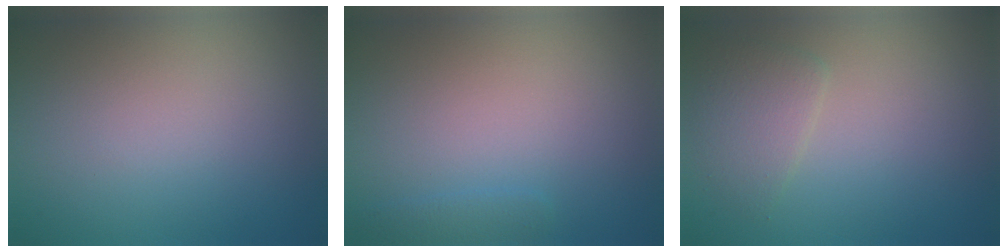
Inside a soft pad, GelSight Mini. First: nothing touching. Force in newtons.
{"total": 0.9, "press": 0.9, "slide": 0.0}
{"total": 2.3, "press": 2.3, "slide": 0.1}